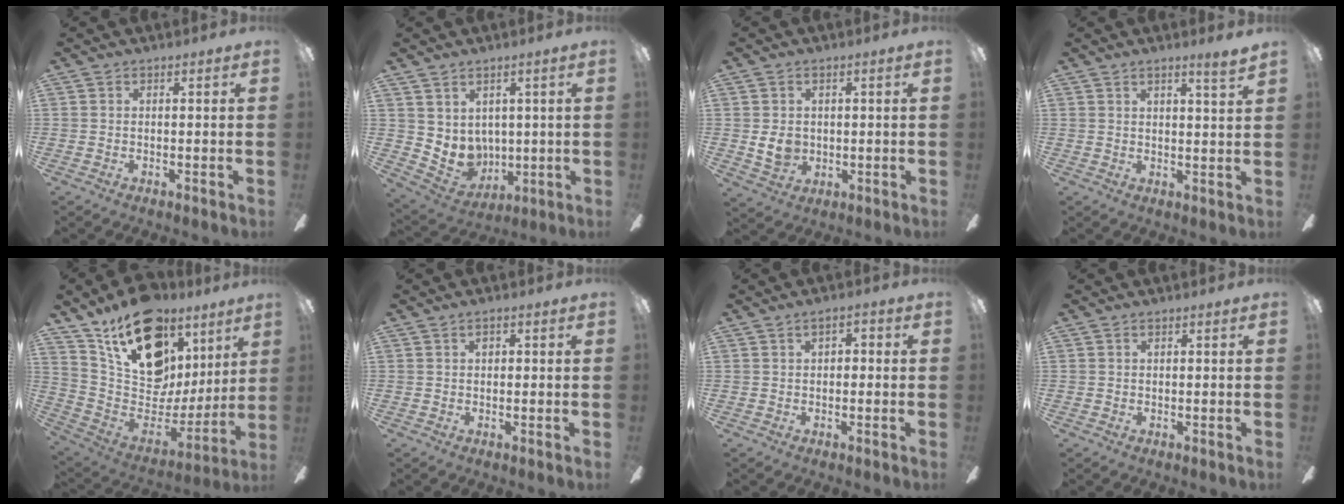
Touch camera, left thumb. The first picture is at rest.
{"total": 6.3, "force": [2.9, 5.4, 1.5], "torque": [-0.046, -0.026, 0.062]}
{"total": 6.0, "force": [0.5, 4.9, 3.5], "torque": [-0.073, -0.002, 0.007]}
{"total": 3.2, "force": [2.6, -0.4, 1.8], "torque": [-0.032, -0.014, 0.042]}
{"total": 22.5, "force": [13.8, 13.6, 11.4], "torque": [-0.186, -0.081, 0.258]}
{"total": 1.2, "force": [0.3, 0.7, 0.9], "torque": [-0.010, 0.002, 0.003]}
{"total": 2.7, "force": [0.4, 1.8, 1.9], "torque": [-0.021, 0.004, 0.002]}
{"total": 0.0}